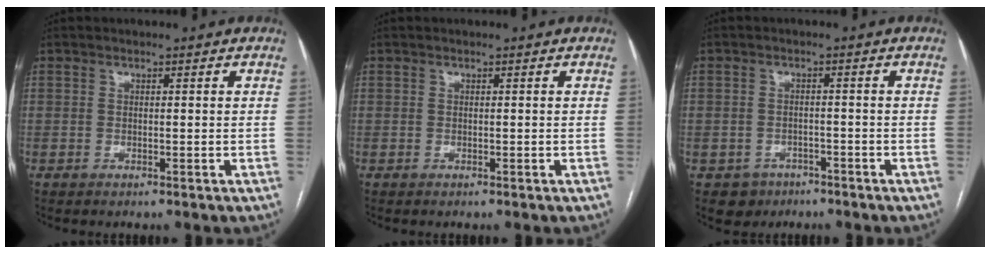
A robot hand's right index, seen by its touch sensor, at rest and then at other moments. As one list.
[{"total": 0.0}, {"total": 3.5, "force": [-1.9, 3.0, 0.0], "torque": [0.007, 0.012, -0.025]}]